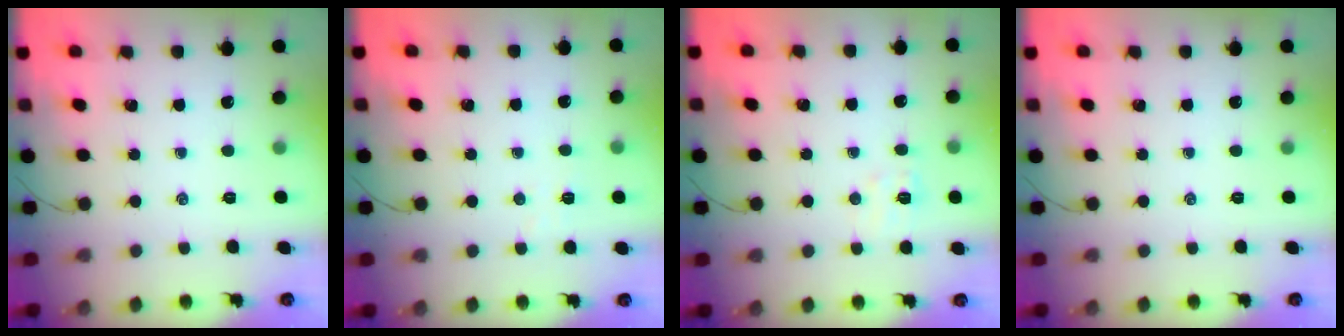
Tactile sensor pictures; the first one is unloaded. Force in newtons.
{"total": 2.6, "press": 2.5, "slide": 0.8}
{"total": 5.1, "press": 4.9, "slide": 1.2}
{"total": 0.0}